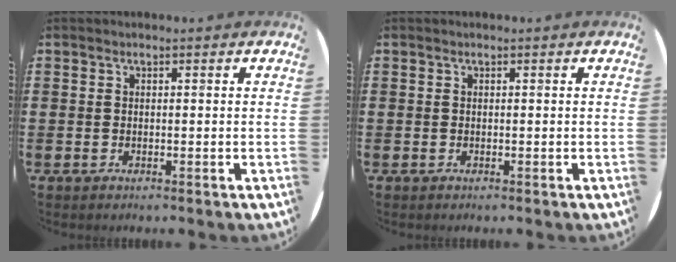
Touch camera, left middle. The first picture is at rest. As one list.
[{"total": 0.0}]